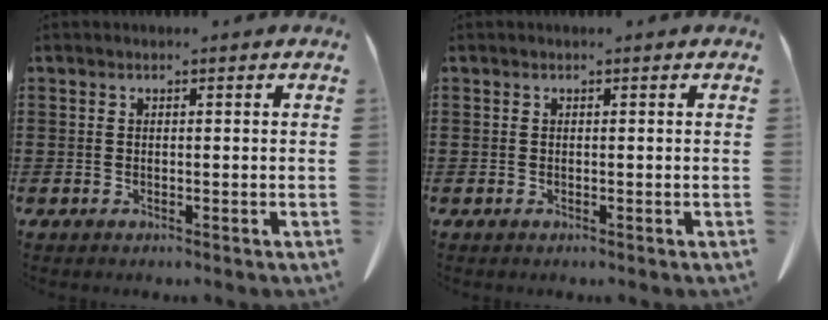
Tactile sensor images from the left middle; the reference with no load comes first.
{"total": 0.0}